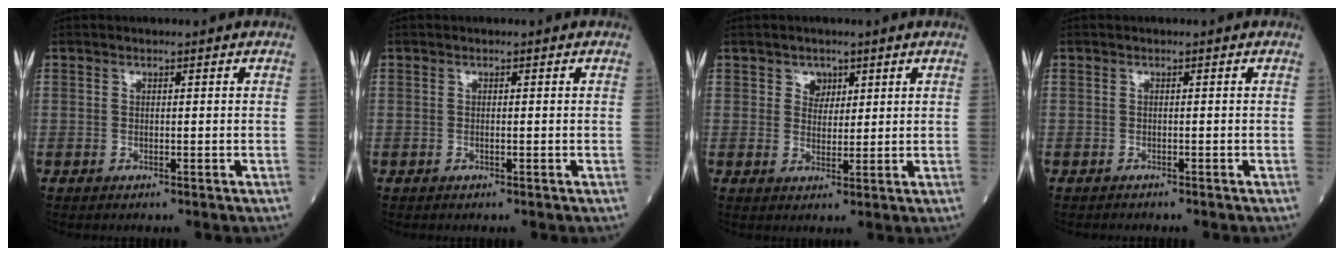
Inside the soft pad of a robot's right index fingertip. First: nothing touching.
{"total": 0.0}
{"total": 2.7, "force": [1.4, 2.1, 0.8], "torque": [-0.008, 0.002, 0.022]}
{"total": 0.7, "force": [-0.7, 0.1, 0.1], "torque": [-0.005, -0.002, -0.013]}